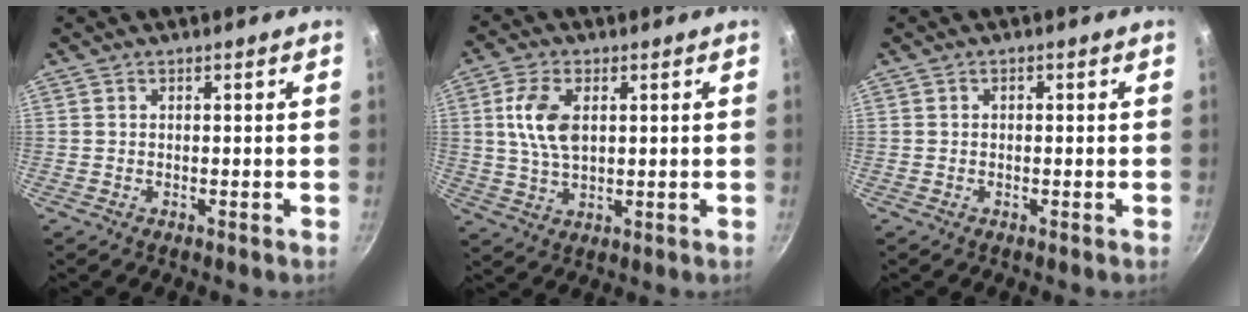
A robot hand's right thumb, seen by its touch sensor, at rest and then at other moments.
{"total": 8.6, "force": [1.8, 4.9, 6.9], "torque": [-0.127, -0.001, 0.034]}
{"total": 0.6, "force": [-0.1, 0.5, 0.3], "torque": [-0.005, 0.005, -0.002]}